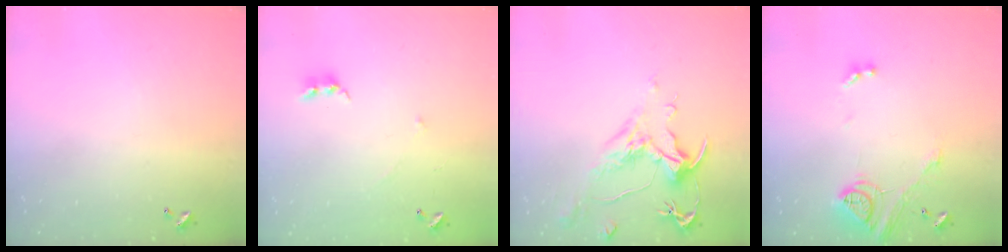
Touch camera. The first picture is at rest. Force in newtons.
{"total": 4.8, "press": 4.7, "slide": 0.8}
{"total": 1.6, "press": 0.6, "slide": 1.4}
{"total": 14.9, "press": 14.8, "slide": 1.7}